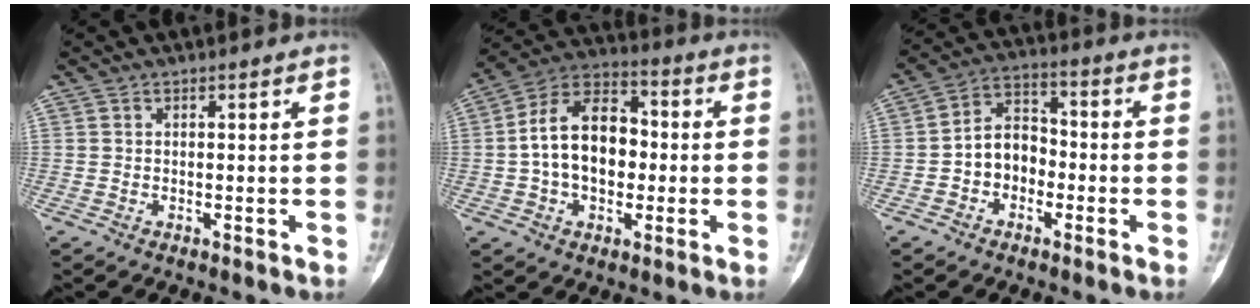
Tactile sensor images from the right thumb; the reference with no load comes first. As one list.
[{"total": 15.2, "force": [-0.4, 10.2, 11.2], "torque": [-0.165, 0.037, -0.015]}, {"total": 8.0, "force": [-2.0, 6.2, 4.6], "torque": [-0.052, 0.039, -0.051]}]